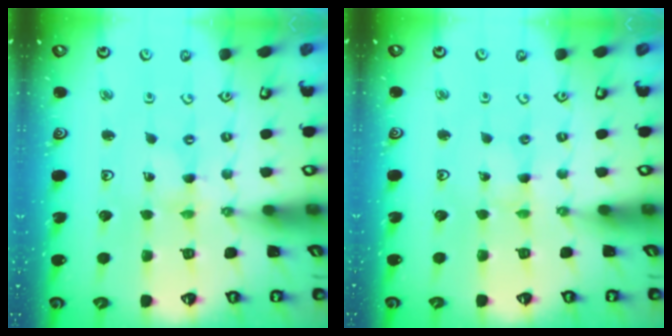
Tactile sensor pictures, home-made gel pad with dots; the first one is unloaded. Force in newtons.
{"total": 2.1, "press": 2.0, "slide": 0.3}